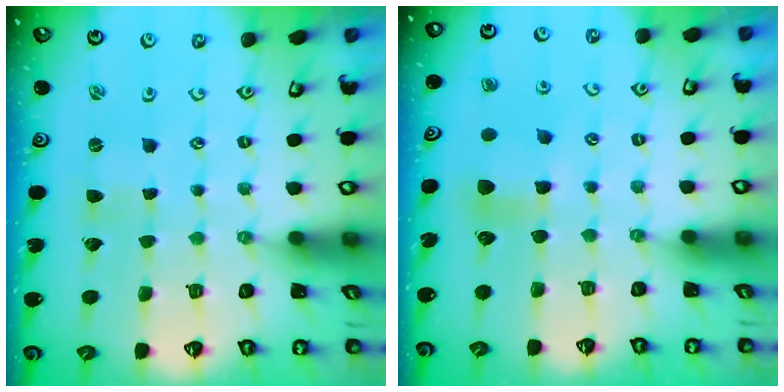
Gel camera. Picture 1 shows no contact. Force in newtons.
{"total": 7.5, "press": 7.5, "slide": 0.6}